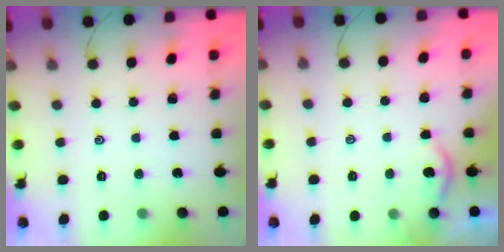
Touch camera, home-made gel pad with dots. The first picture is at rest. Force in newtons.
{"total": 2.2, "press": 2.2, "slide": 0.3}